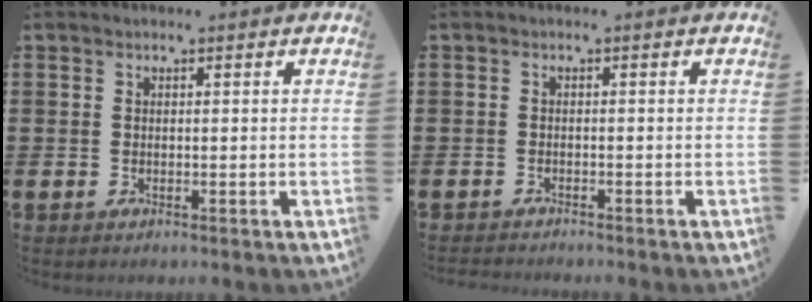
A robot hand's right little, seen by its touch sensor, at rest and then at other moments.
{"total": 0.8, "force": [-0.8, -0.1, 0.0], "torque": [-0.002, -0.001, -0.017]}